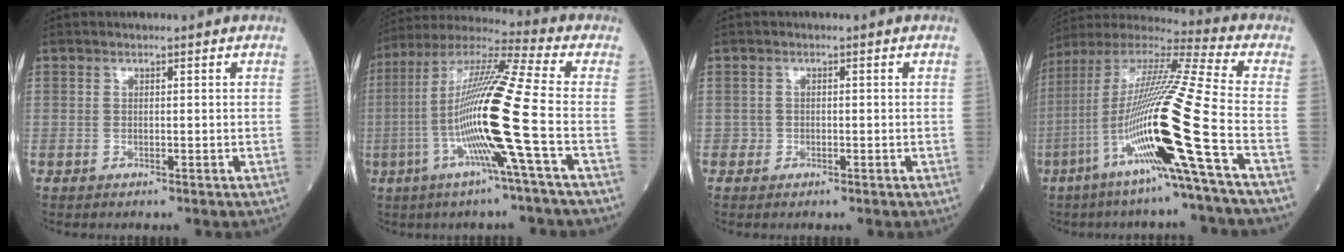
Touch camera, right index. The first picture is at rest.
{"total": 17.2, "force": [-4.0, -1.8, 16.6], "torque": [-0.323, -0.003, -0.090]}
{"total": 0.8, "force": [-0.3, 0.7, 0.1], "torque": [0.003, 0.005, -0.008]}
{"total": 21.8, "force": [-7.6, -1.8, 20.3], "torque": [-0.417, -0.024, -0.157]}